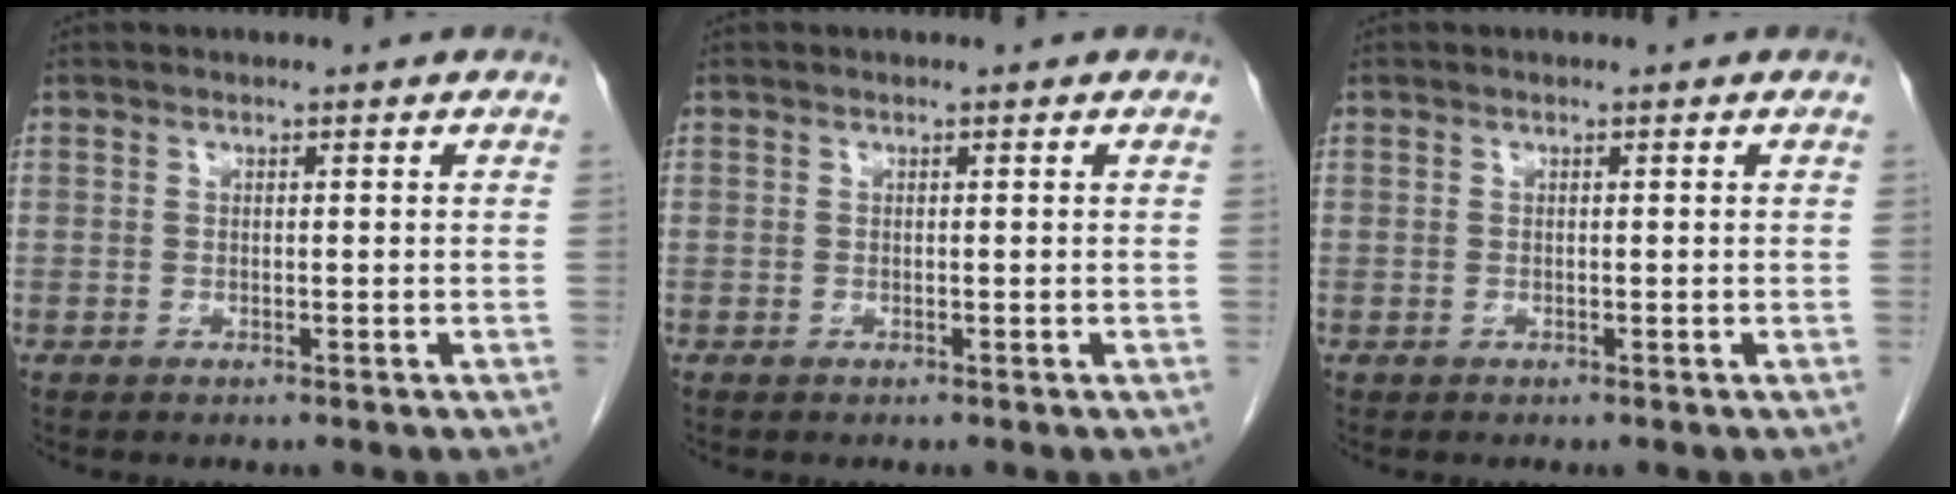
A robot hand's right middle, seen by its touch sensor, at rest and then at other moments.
{"total": 0.0}
{"total": 0.0}